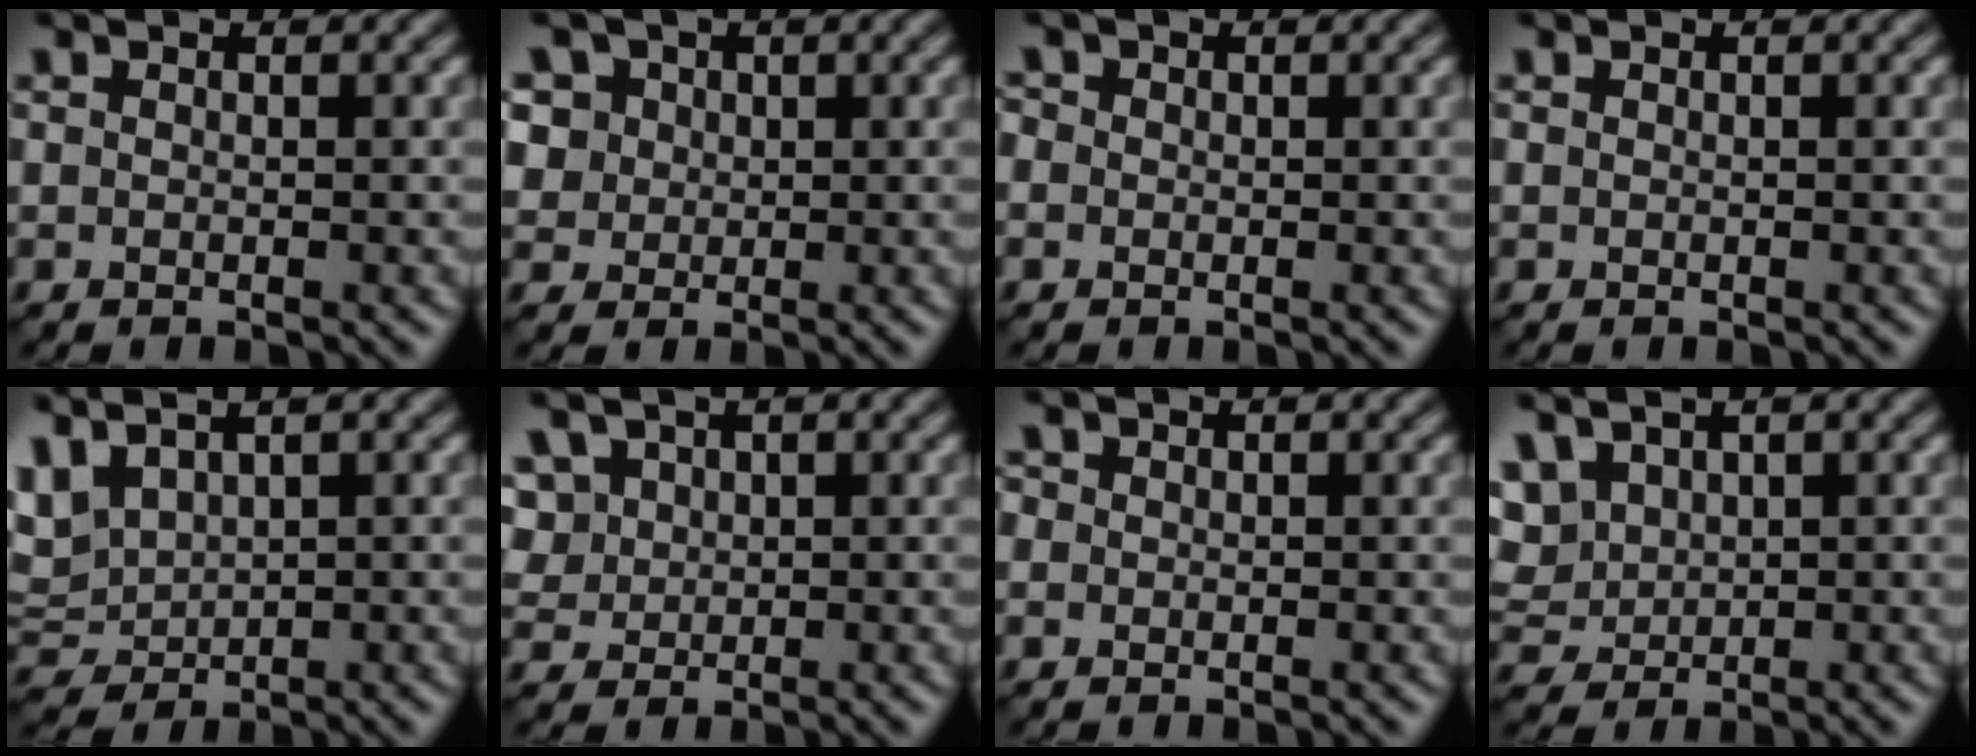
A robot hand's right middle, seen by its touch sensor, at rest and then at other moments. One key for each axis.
{"total": 8.1, "fx": 4.2, "fy": 6.0, "fz": 3.4, "tx": -0.071, "ty": 0.029, "tz": 0.053}
{"total": 2.8, "fx": 1.0, "fy": 2.3, "fz": 1.2, "tx": -0.011, "ty": 0.030, "tz": -0.009}
{"total": 0.0}
{"total": 5.9, "fx": 2.3, "fy": 3.6, "fz": 4.1, "tx": -0.107, "ty": 0.019, "tz": 0.055}
{"total": 5.9, "fx": 2.6, "fy": 4.5, "fz": 2.8, "tx": -0.068, "ty": 0.026, "tz": 0.037}
{"total": 3.3, "fx": 1.4, "fy": 2.6, "fz": 1.5, "tx": -0.019, "ty": 0.029, "tz": -0.002}
{"total": 7.0, "fx": 3.3, "fy": 4.7, "fz": 4.0, "tx": -0.097, "ty": 0.025, "tz": 0.060}